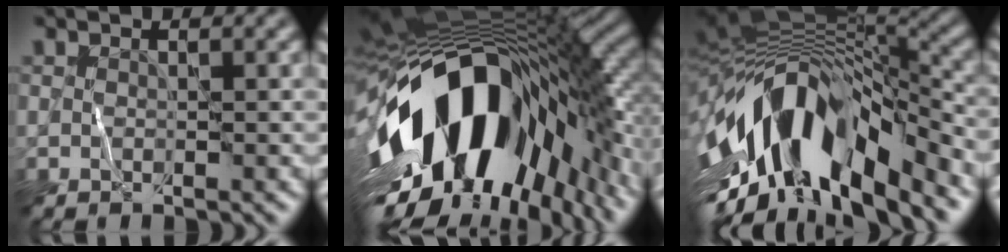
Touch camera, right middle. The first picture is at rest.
{"total": 18.6, "force": [-4.9, 9.8, 15.1], "torque": [-0.258, -0.027, -0.076]}
{"total": 13.8, "force": [-6.3, 5.9, 10.7], "torque": [-0.196, 0.014, -0.102]}